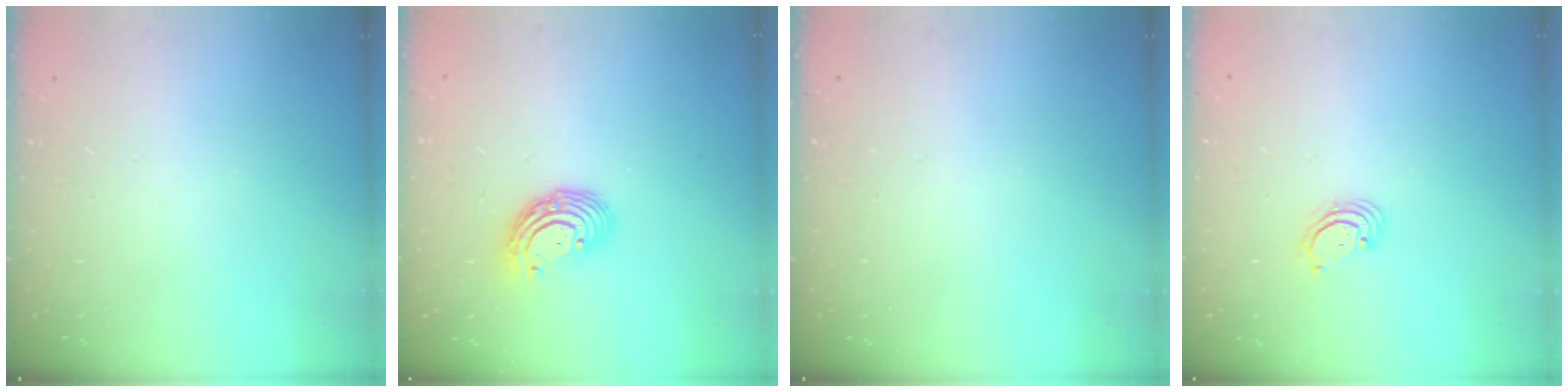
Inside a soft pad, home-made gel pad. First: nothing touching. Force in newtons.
{"total": 9.0, "press": 8.8, "slide": 1.7}
{"total": 0.0}
{"total": 2.5, "press": 2.5, "slide": 0.3}